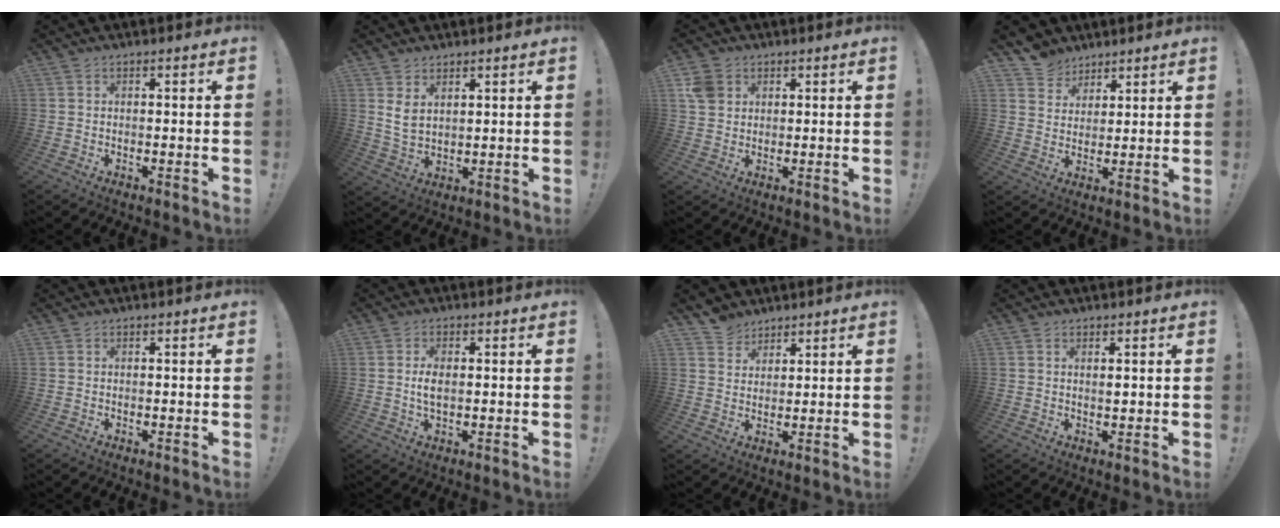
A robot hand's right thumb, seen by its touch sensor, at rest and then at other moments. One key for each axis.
{"total": 5.4, "fx": 3.0, "fy": 3.1, "fz": 3.2, "tx": -0.056, "ty": -0.016, "tz": 0.055}
{"total": 5.7, "fx": 2.1, "fy": 4.8, "fz": 2.2, "tx": -0.030, "ty": 0.002, "tz": 0.045}
{"total": 6.9, "fx": 5.4, "fy": 4.3, "fz": 0.4, "tx": -0.020, "ty": -0.036, "tz": 0.108}
{"total": 0.0}
{"total": 4.3, "fx": 0.1, "fy": 2.2, "fz": 3.7, "tx": -0.070, "ty": -0.005, "tz": -0.005}
{"total": 5.4, "fx": 4.4, "fy": 3.2, "fz": 0.3, "tx": -0.009, "ty": -0.030, "tz": 0.087}
{"total": 1.0, "fx": 0.4, "fy": 0.3, "fz": 0.9, "tx": -0.010, "ty": -0.003, "tz": 0.004}